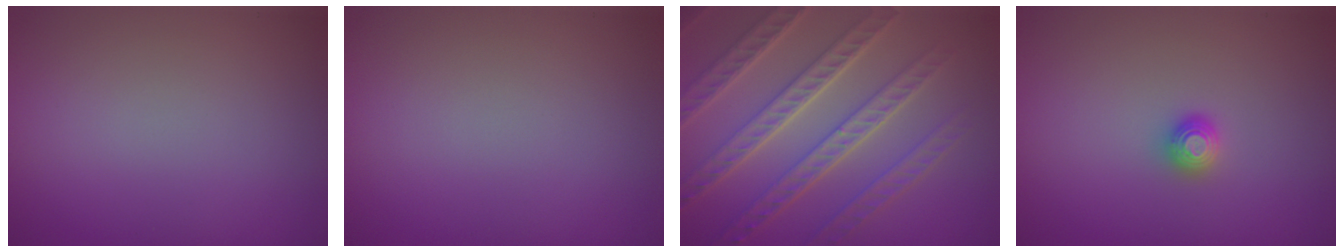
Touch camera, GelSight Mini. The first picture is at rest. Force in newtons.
{"total": 0.0}
{"total": 7.9, "press": 5.5, "slide": 5.7}
{"total": 1.1, "press": 1.1, "slide": 0.1}